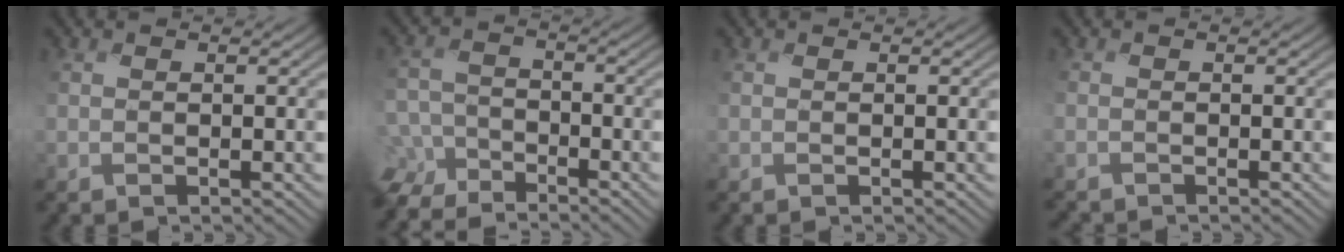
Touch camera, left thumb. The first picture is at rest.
{"total": 7.6, "force": [-6.3, 3.6, 2.3], "torque": [-0.065, -0.015, -0.120]}
{"total": 0.0}
{"total": 1.4, "force": [-1.4, 0.2, 0.1], "torque": [-0.005, -0.007, -0.031]}